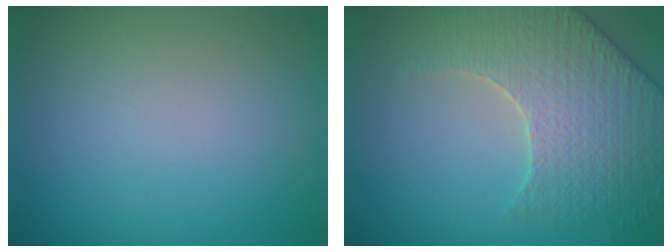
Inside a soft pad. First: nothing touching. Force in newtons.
{"total": 5.7, "press": 5.2, "slide": 2.1}